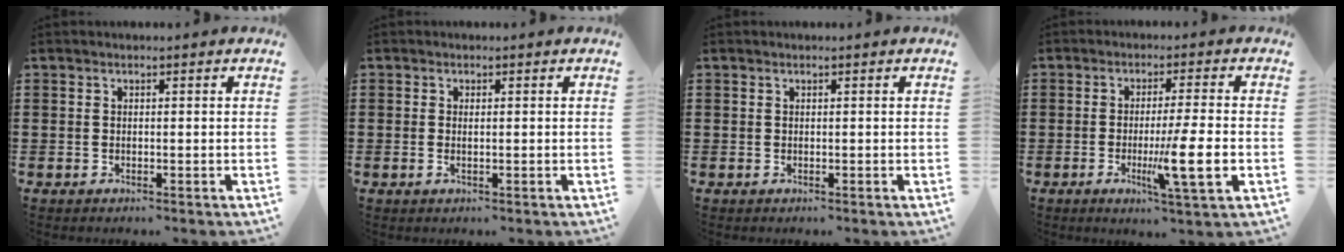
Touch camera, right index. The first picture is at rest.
{"total": 0.6, "force": [0.0, 0.1, 0.6], "torque": [-0.011, -0.001, -0.001]}
{"total": 0.0}
{"total": 8.3, "force": [-1.9, 0.0, 8.1], "torque": [-0.147, -0.021, -0.035]}